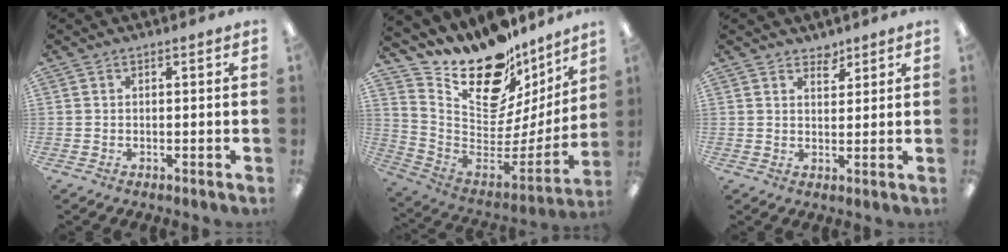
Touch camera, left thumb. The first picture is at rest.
{"total": 19.4, "force": [14.7, 9.6, 8.2], "torque": [-0.124, -0.126, 0.262]}
{"total": 3.1, "force": [2.7, 1.5, 0.5], "torque": [0.010, -0.022, 0.047]}